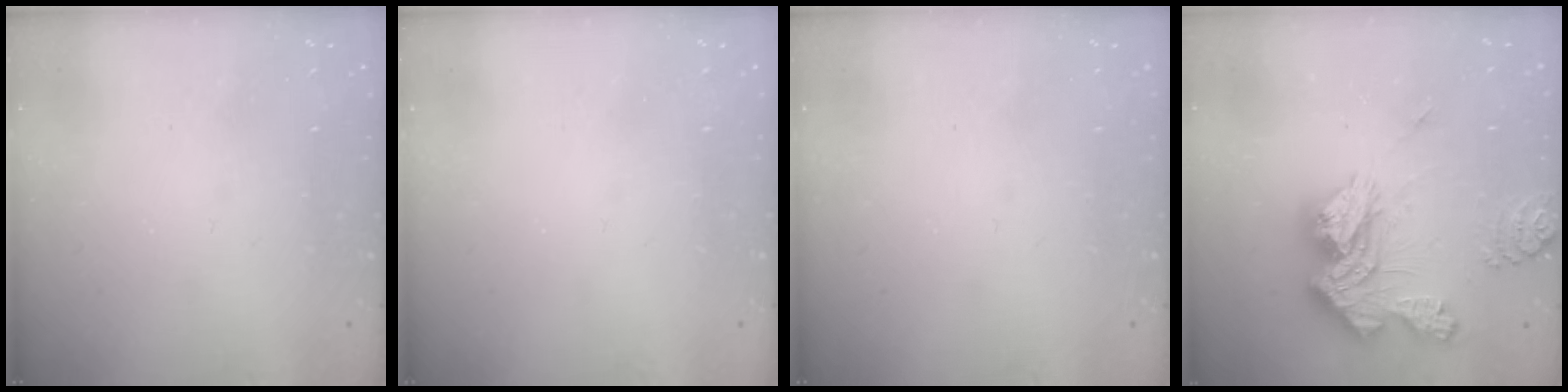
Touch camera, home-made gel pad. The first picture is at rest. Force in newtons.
{"total": 0.0}
{"total": 0.0}
{"total": 20.4, "press": 20.3, "slide": 1.9}